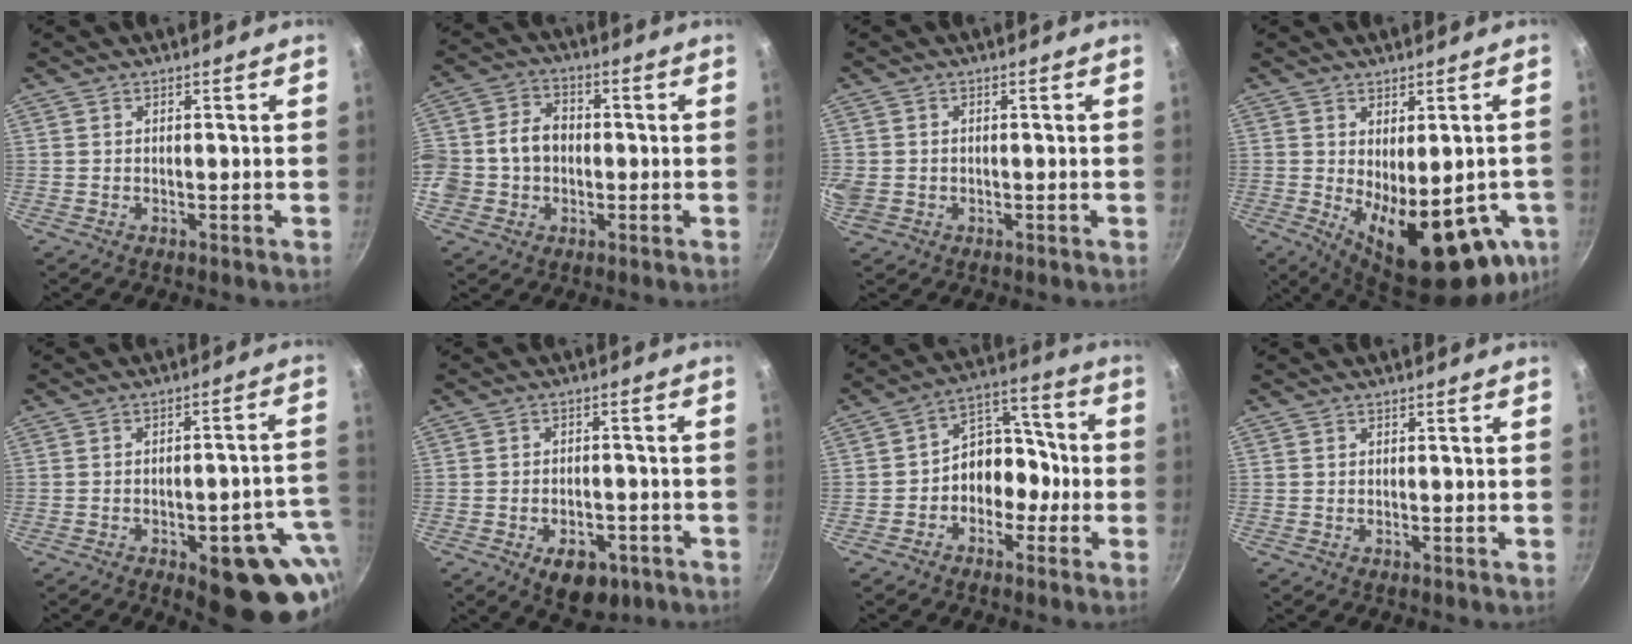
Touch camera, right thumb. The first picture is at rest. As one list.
[{"total": 11.9, "force": [-0.8, 9.8, 6.7], "torque": [-0.121, 0.032, -0.025]}, {"total": 5.3, "force": [-0.5, 4.5, 2.8], "torque": [-0.067, 0.001, -0.008]}, {"total": 20.1, "force": [-4.7, 9.1, 17.3], "torque": [-0.209, -0.033, -0.040]}, {"total": 17.6, "force": [-5.8, 7.0, 15.0], "torque": [-0.132, 0.021, -0.069]}, {"total": 9.0, "force": [-4.4, 5.4, 5.7], "torque": [-0.049, 0.019, -0.052]}, {"total": 9.9, "force": [-3.0, 7.8, 5.4], "torque": [-0.020, 0.065, -0.060]}, {"total": 0.0}]